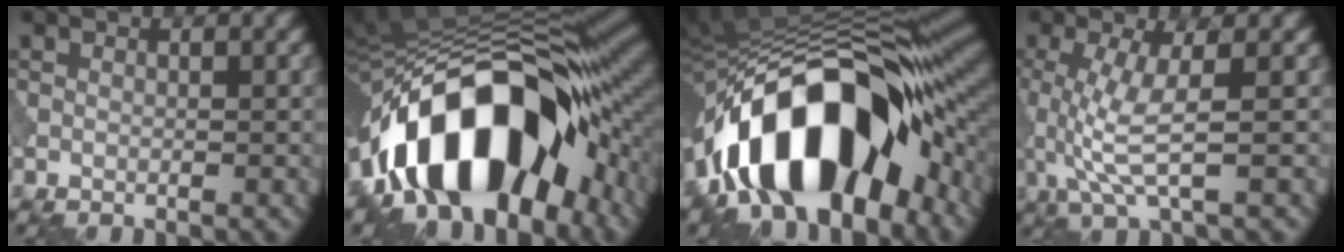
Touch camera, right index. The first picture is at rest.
{"total": 15.7, "force": [-6.5, 8.0, 11.9], "torque": [-0.164, 0.013, -0.112]}
{"total": 15.9, "force": [-6.8, 7.3, 12.4], "torque": [-0.184, 0.013, -0.115]}
{"total": 4.4, "force": [-0.3, 0.8, 4.3], "torque": [-0.103, -0.006, -0.003]}